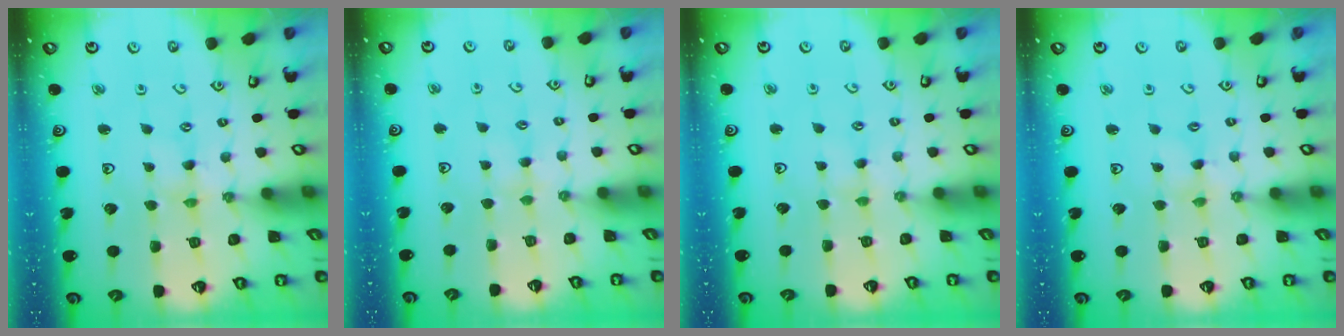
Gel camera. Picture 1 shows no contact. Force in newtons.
{"total": 2.6, "press": 2.5, "slide": 0.5}
{"total": 2.5, "press": 2.5, "slide": 0.4}
{"total": 0.0}